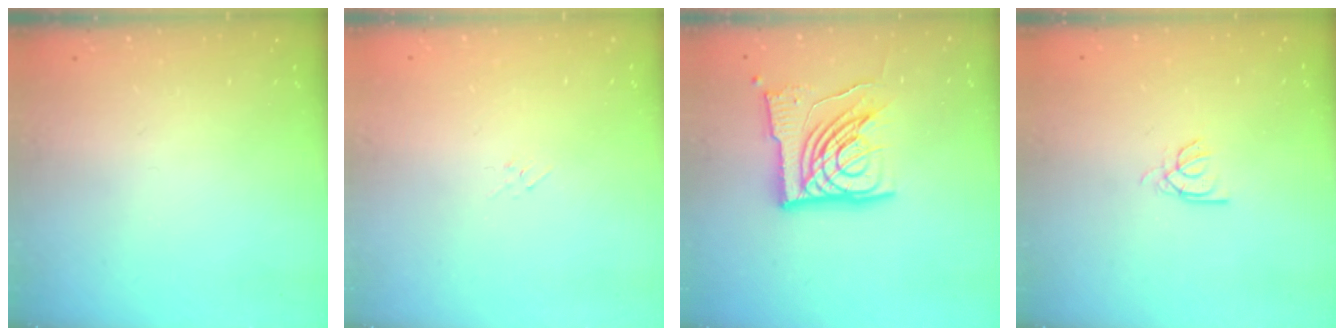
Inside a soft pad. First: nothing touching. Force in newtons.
{"total": 2.9, "press": 2.9, "slide": 0.6}
{"total": 15.6, "press": 15.5, "slide": 1.6}
{"total": 2.2, "press": 2.2, "slide": 0.2}